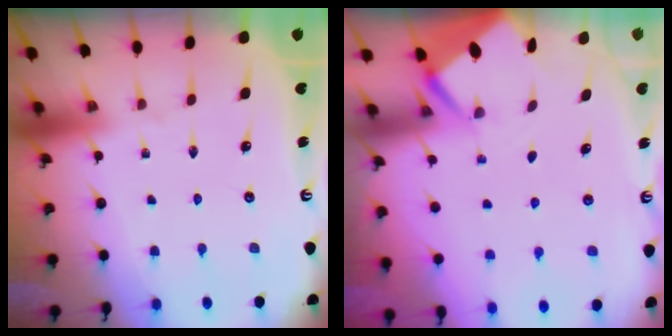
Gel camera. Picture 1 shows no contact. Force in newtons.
{"total": 2.6, "press": 2.6, "slide": 0.3}